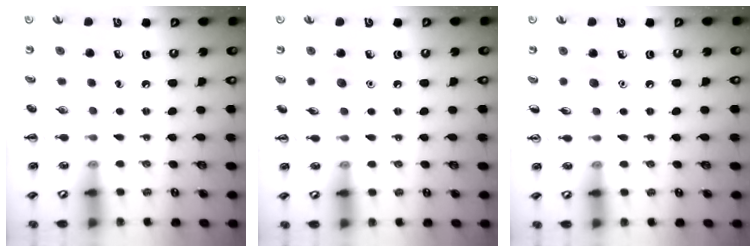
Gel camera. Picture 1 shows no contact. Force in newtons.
{"total": 6.0, "press": 5.8, "slide": 1.6}
{"total": 5.2, "press": 5.0, "slide": 1.6}